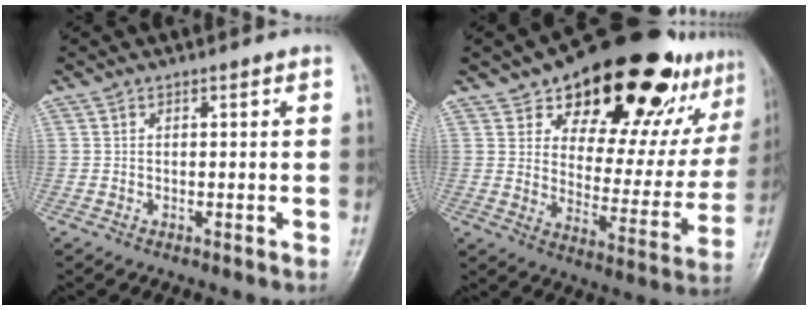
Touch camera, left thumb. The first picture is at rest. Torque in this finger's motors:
{"motor_torque": [0.61, 0.44, 1.45, -1.32, 0.13]}